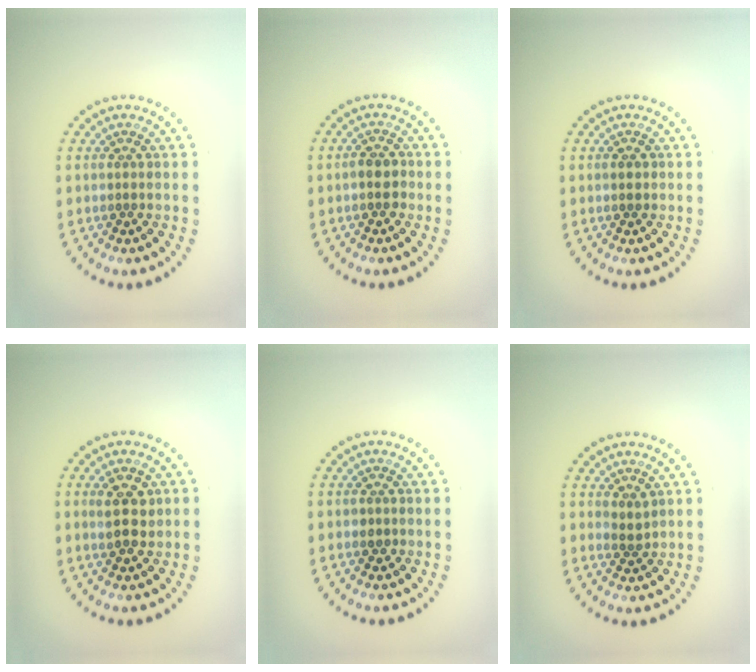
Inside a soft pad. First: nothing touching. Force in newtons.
{"total": 1.9, "press": 1.8, "slide": 0.7}
{"total": 1.1, "press": 1.1, "slide": 0.1}
{"total": 2.8, "press": 2.8, "slide": 0.4}
{"total": 0.8, "press": 0.7, "slide": 0.2}
{"total": 1.0, "press": 0.8, "slide": 0.6}